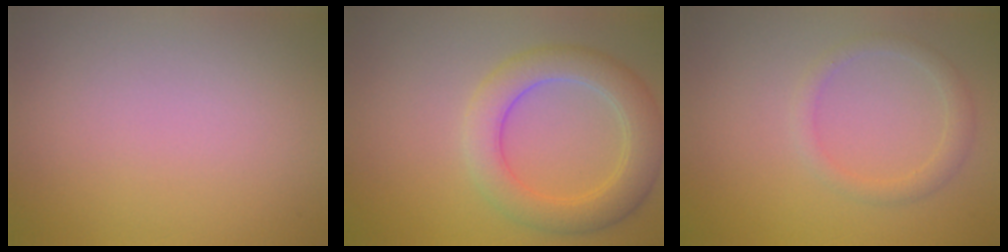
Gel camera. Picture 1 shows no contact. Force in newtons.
{"total": 5.2, "press": 5.2, "slide": 0.2}
{"total": 1.8, "press": 1.8, "slide": 0.2}